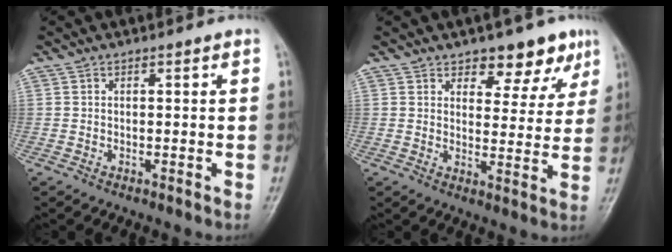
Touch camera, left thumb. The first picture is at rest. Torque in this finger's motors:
{"motor_torque": [0.24, 0.17, -0.31, -0.14, 0.10]}